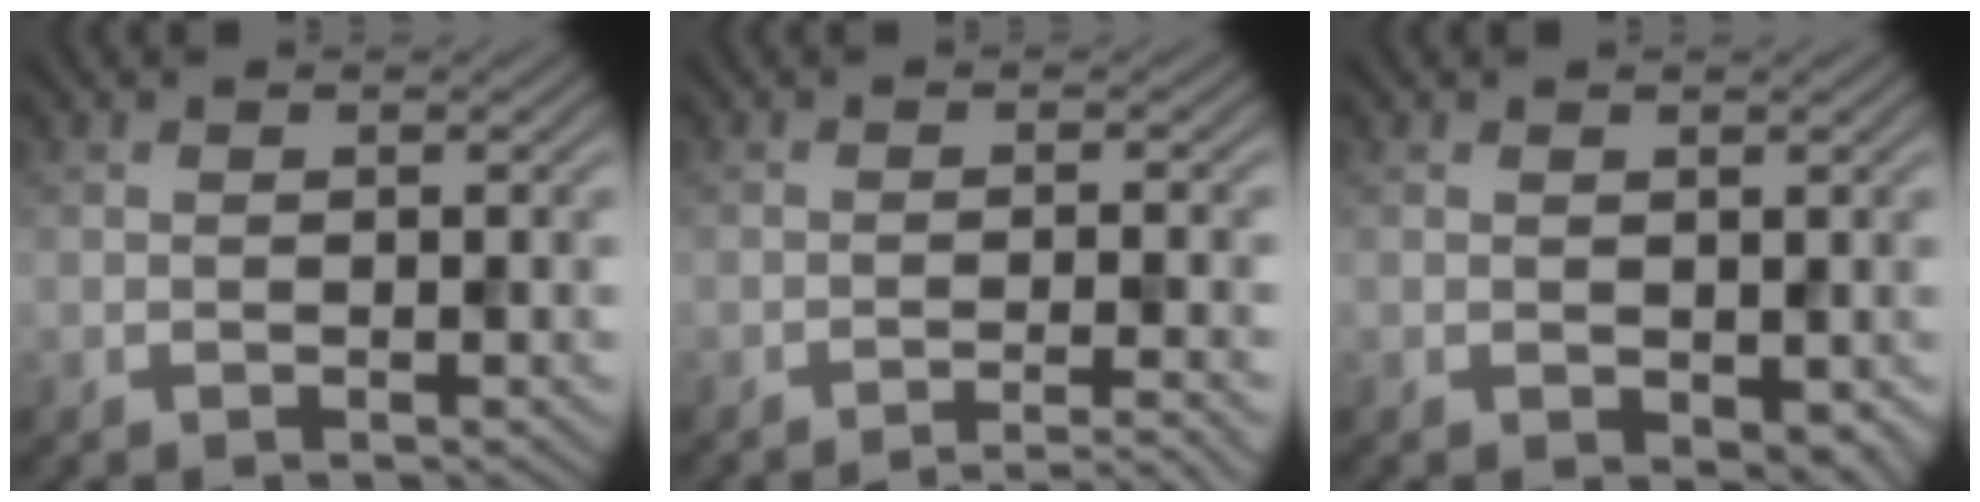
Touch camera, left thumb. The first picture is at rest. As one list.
[{"total": 3.9, "force": [-2.8, 0.3, 2.7], "torque": [-0.033, 0.009, -0.057]}, {"total": 1.7, "force": [0.0, 1.2, 1.3], "torque": [-0.021, -0.008, 0.006]}]